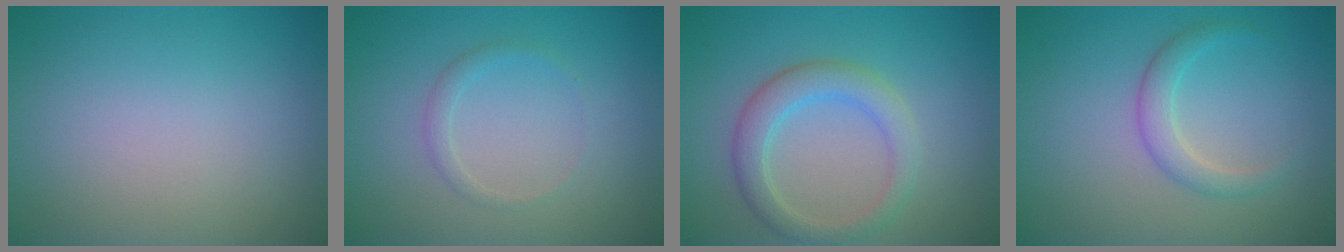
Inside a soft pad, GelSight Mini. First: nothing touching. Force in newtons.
{"total": 1.1, "press": 1.1, "slide": 0.0}
{"total": 3.4, "press": 3.4, "slide": 0.3}
{"total": 2.1, "press": 2.1, "slide": 0.1}